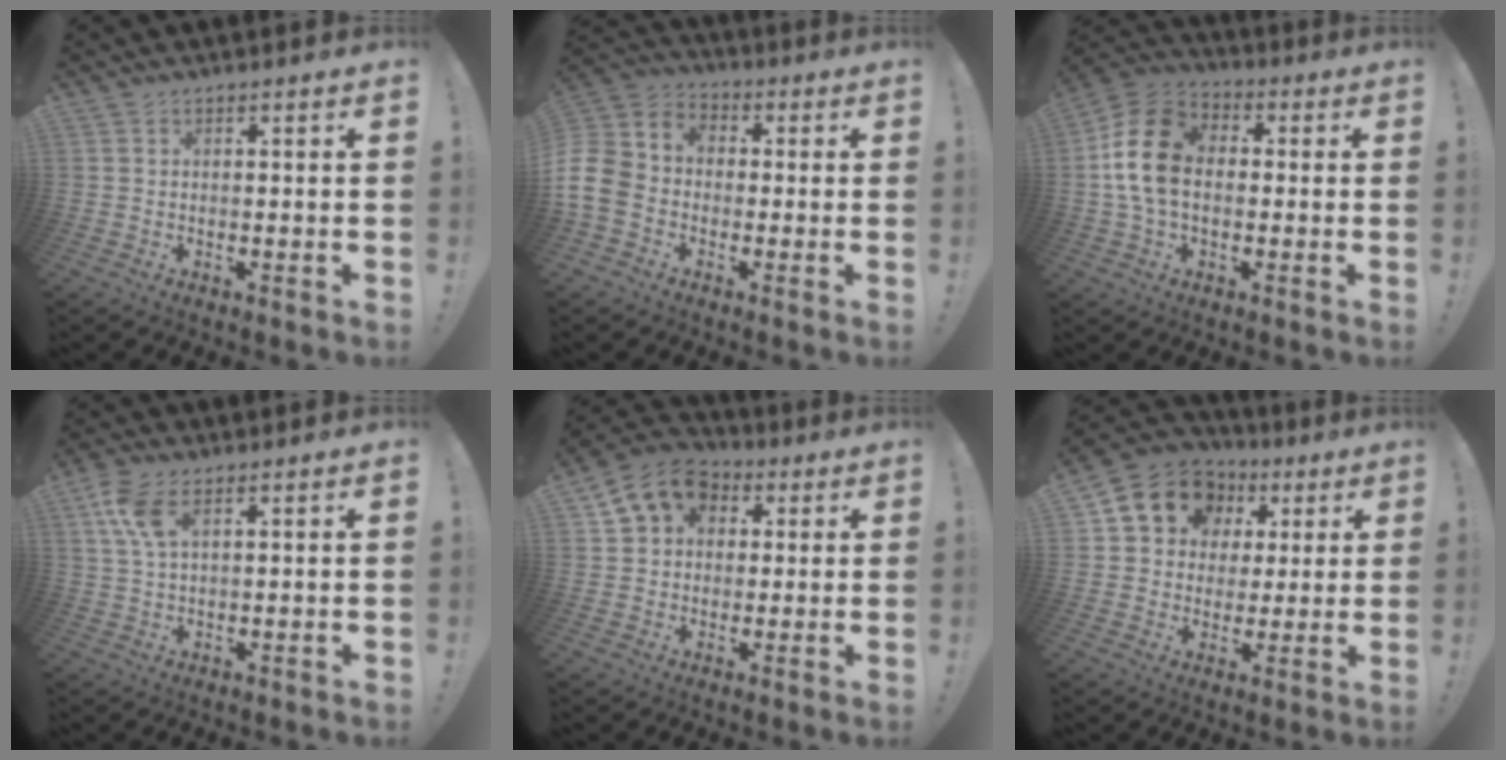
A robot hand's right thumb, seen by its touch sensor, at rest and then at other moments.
{"total": 11.3, "force": [-4.2, 8.9, 5.6], "torque": [-0.109, 0.031, -0.075]}
{"total": 16.1, "force": [0.0, 11.4, 11.4], "torque": [-0.207, 0.027, 0.003]}
{"total": 7.7, "force": [3.4, 3.5, 6.0], "torque": [-0.123, -0.007, 0.062]}
{"total": 12.1, "force": [4.4, 9.8, 5.4], "torque": [-0.083, -0.007, 0.091]}
{"total": 13.2, "force": [5.4, 10.9, 5.1], "torque": [-0.075, -0.024, 0.109]}